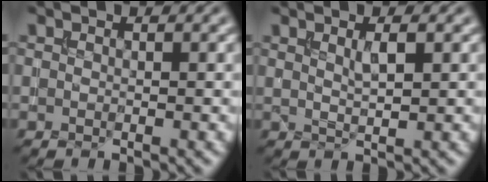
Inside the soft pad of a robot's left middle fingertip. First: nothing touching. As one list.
[{"total": 1.7, "force": [0.8, 0.4, 1.4], "torque": [-0.027, -0.001, 0.014]}]